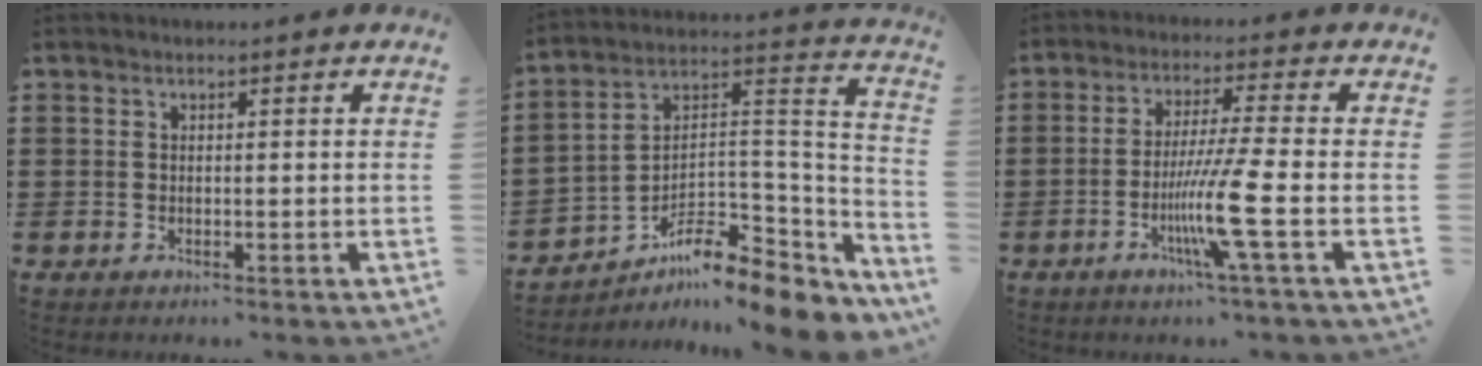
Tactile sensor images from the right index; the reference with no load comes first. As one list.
[{"total": 8.7, "force": [-6.8, 2.7, 4.7], "torque": [-0.080, 0.001, -0.134]}, {"total": 9.6, "force": [-3.2, -0.7, 9.0], "torque": [-0.177, -0.025, -0.064]}]